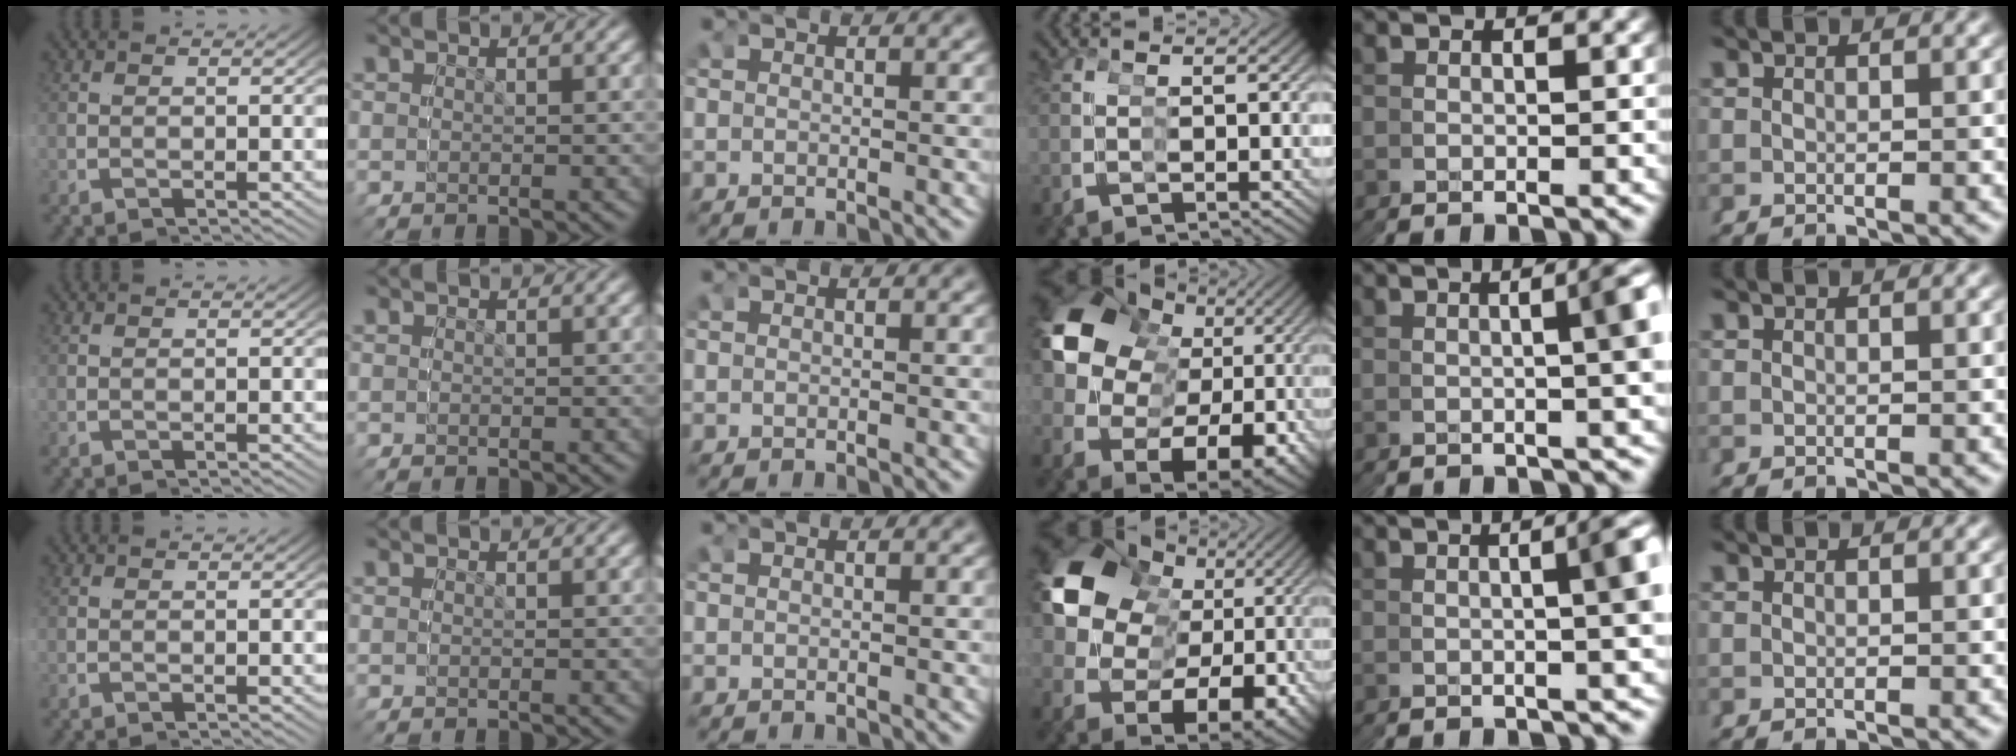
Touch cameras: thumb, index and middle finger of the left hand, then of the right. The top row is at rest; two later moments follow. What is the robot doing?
{"motion": "grasp_and_lifting", "object": "glue stick"}